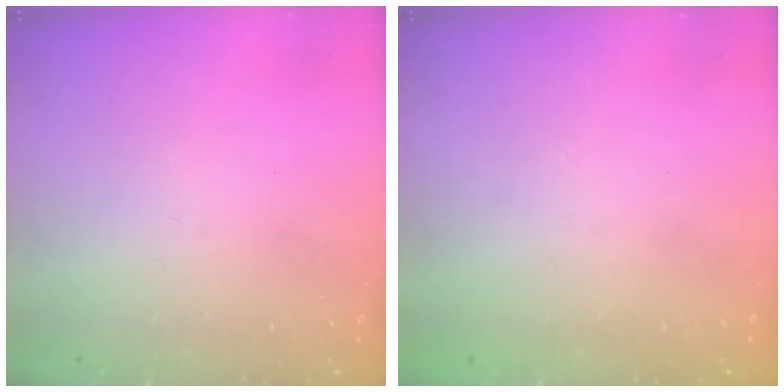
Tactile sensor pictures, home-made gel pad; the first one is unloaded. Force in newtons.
{"total": 1.1, "press": 1.1, "slide": 0.1}